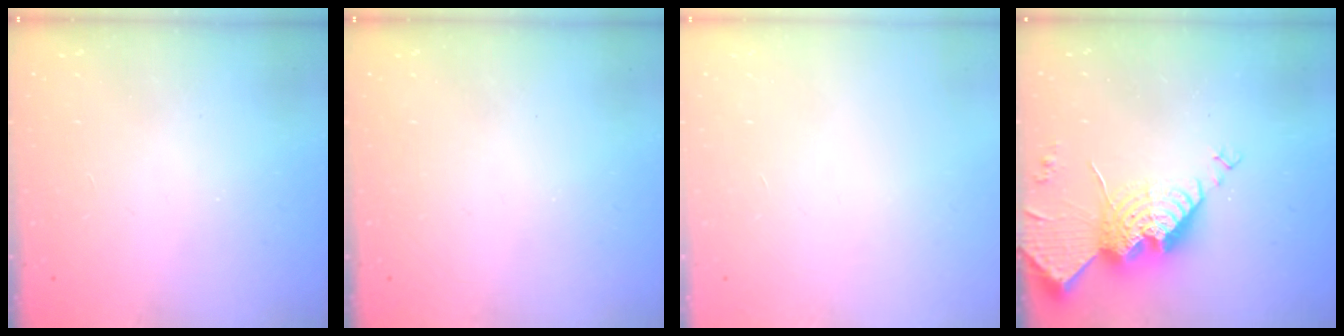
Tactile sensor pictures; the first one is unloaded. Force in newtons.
{"total": 0.0}
{"total": 0.0}
{"total": 16.7, "press": 16.6, "slide": 1.5}